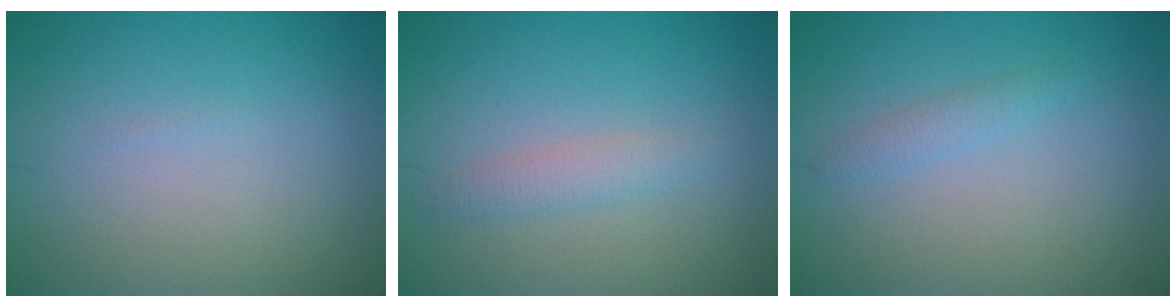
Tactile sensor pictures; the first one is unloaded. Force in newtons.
{"total": 1.7, "press": 1.7, "slide": 0.1}
{"total": 1.2, "press": 1.2, "slide": 0.0}